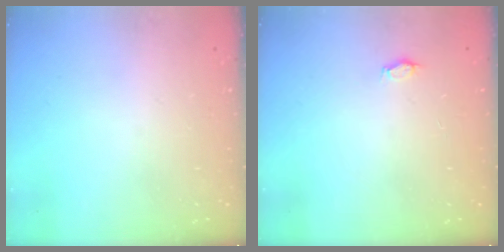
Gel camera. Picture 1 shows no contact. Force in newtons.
{"total": 2.7, "press": 2.5, "slide": 1.1}